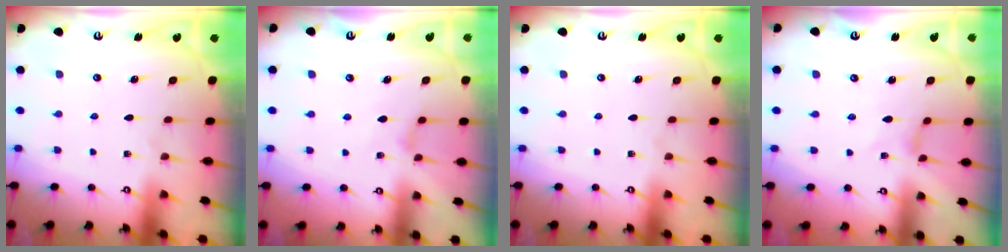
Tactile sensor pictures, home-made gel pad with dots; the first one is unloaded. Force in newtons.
{"total": 2.7, "press": 2.6, "slide": 0.4}
{"total": 0.0}
{"total": 0.0}